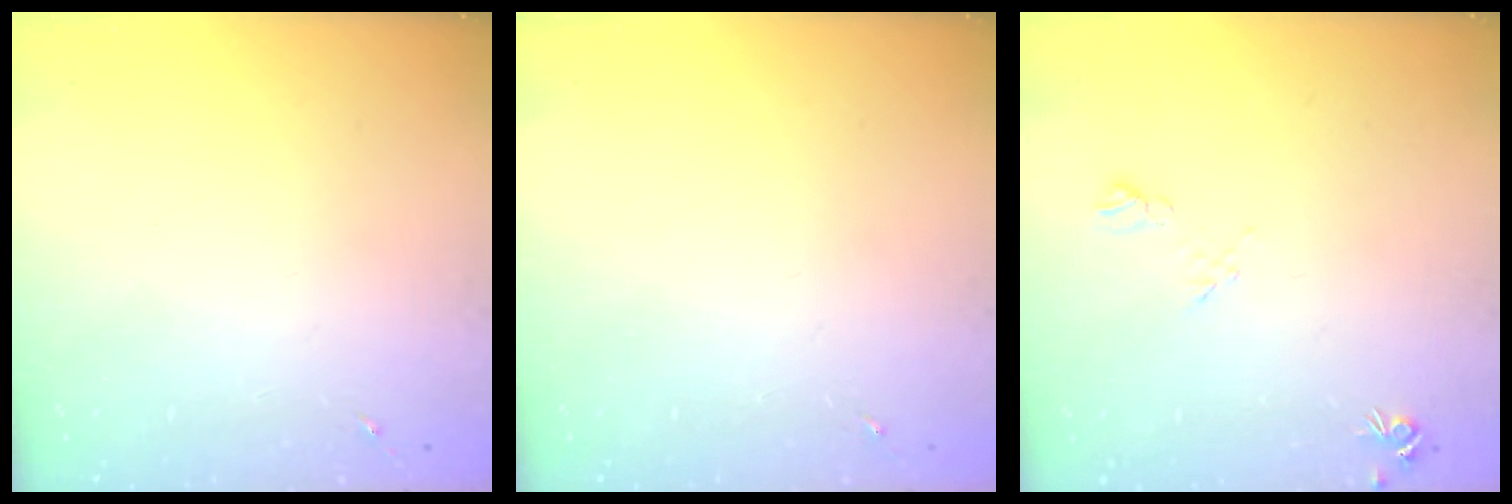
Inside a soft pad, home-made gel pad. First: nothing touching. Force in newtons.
{"total": 0.0}
{"total": 5.3, "press": 5.2, "slide": 0.9}